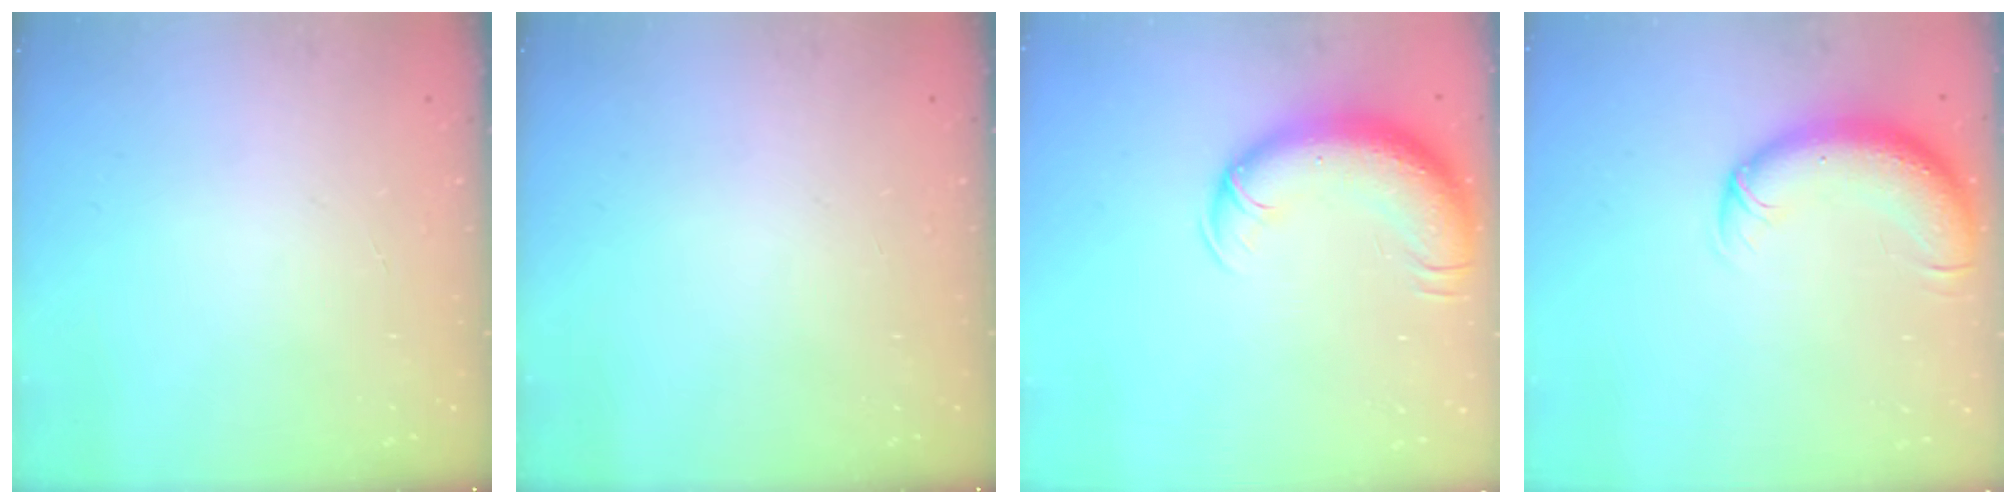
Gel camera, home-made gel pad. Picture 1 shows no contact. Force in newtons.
{"total": 0.0}
{"total": 13.1, "press": 12.7, "slide": 3.2}
{"total": 11.2, "press": 10.8, "slide": 2.9}